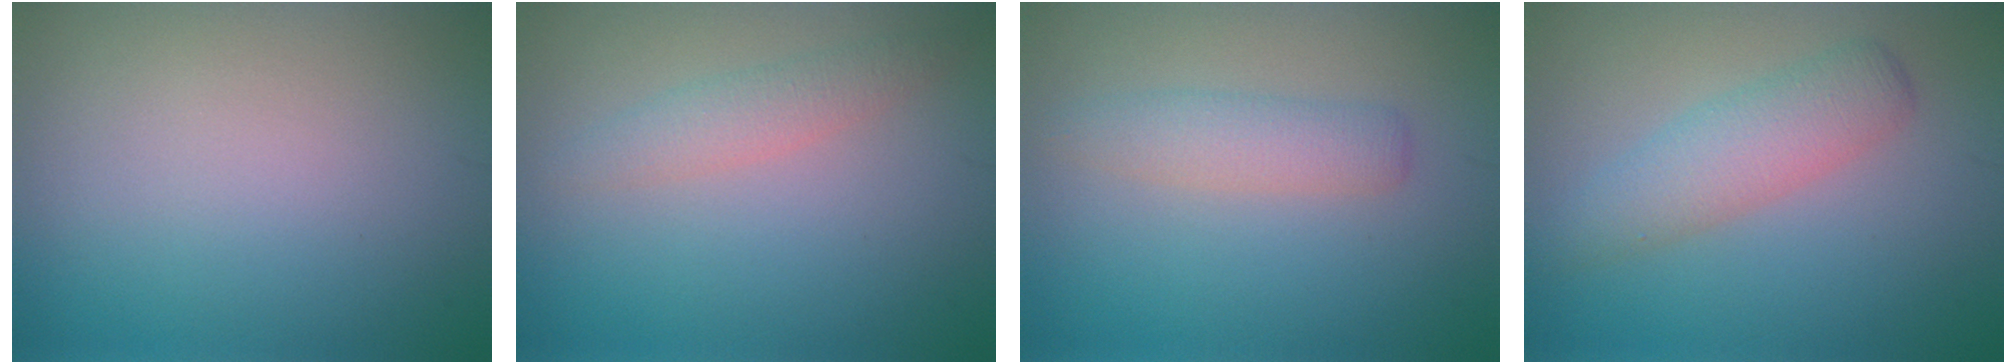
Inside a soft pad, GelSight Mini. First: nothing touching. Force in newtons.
{"total": 2.0, "press": 2.0, "slide": 0.1}
{"total": 2.5, "press": 2.5, "slide": 0.0}
{"total": 3.6, "press": 3.6, "slide": 0.1}